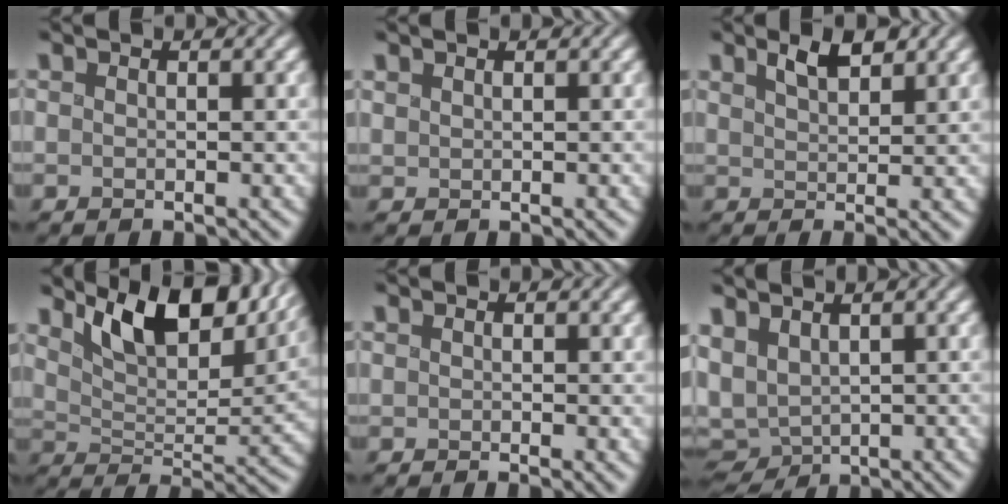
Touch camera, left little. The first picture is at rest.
{"total": 0.6, "force": [0.5, 0.2, 0.0], "torque": [-0.002, 0.002, 0.015]}
{"total": 2.4, "force": [1.5, 0.8, 1.7], "torque": [-0.024, -0.004, 0.027]}
{"total": 10.5, "force": [6.7, 4.2, 6.8], "torque": [-0.112, 0.000, 0.119]}
{"total": 0.8, "force": [0.1, 0.2, 0.7], "torque": [-0.009, -0.003, 0.003]}
{"total": 4.2, "force": [1.3, 2.6, 3.0], "torque": [-0.068, 0.007, 0.022]}